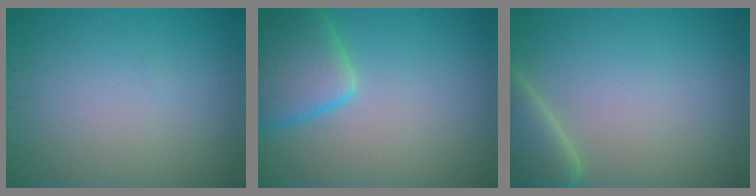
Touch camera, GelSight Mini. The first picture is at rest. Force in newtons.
{"total": 5.9, "press": 5.9, "slide": 0.5}
{"total": 4.4, "press": 4.4, "slide": 0.5}